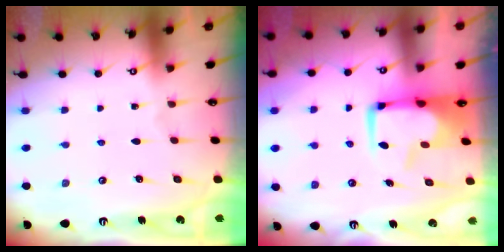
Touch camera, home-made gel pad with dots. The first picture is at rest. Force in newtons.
{"total": 1.4, "press": 1.0, "slide": 1.0}